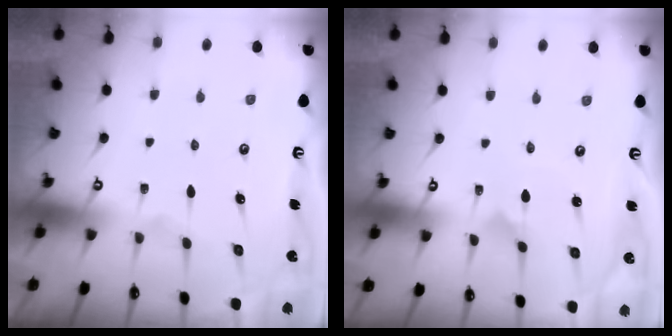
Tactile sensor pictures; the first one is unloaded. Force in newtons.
{"total": 2.0, "press": 2.0, "slide": 0.2}